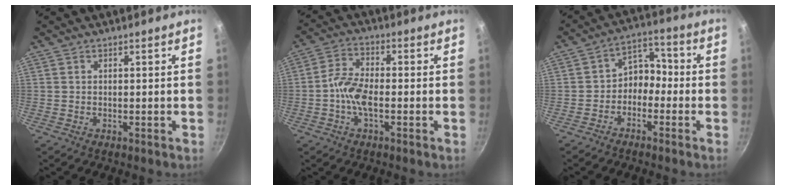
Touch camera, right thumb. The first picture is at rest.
{"total": 7.3, "force": [-1.6, 3.4, 6.3], "torque": [-0.130, 0.016, -0.037]}
{"total": 6.8, "force": [-2.0, 5.1, 4.1], "torque": [-0.033, 0.042, -0.050]}